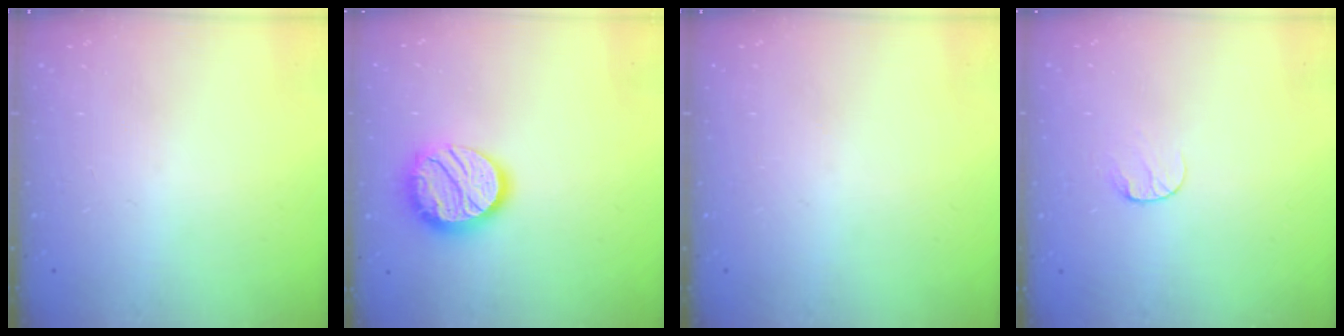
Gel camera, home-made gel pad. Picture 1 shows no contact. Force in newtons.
{"total": 17.9, "press": 17.9, "slide": 1.1}
{"total": 0.0}
{"total": 6.1, "press": 6.1, "slide": 0.6}